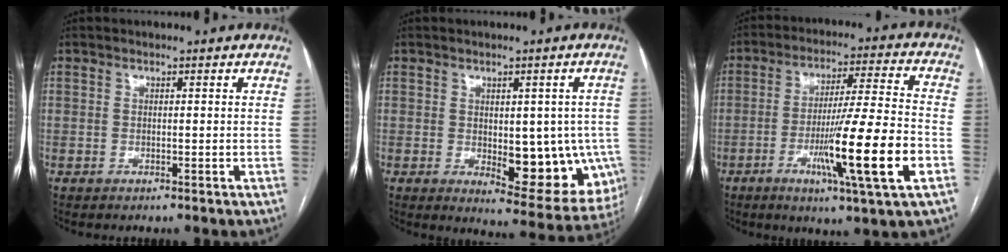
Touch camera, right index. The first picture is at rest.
{"total": 13.6, "force": [-2.1, 6.0, 12.0], "torque": [-0.115, 0.003, -0.007]}
{"total": 16.3, "force": [-5.4, -0.6, 15.4], "torque": [-0.264, -0.018, -0.091]}